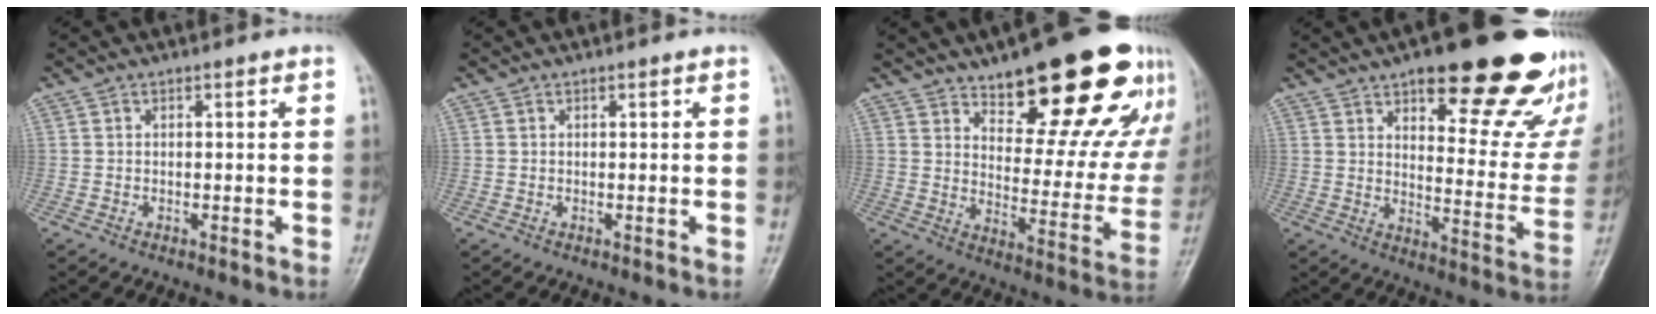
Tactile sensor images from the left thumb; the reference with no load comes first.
{"total": 0.0}
{"total": 23.2, "force": [15.8, 8.8, 14.5], "torque": [-0.137, -0.087, 0.220]}
{"total": 25.9, "force": [16.4, 9.0, 17.9], "torque": [-0.187, -0.077, 0.216]}